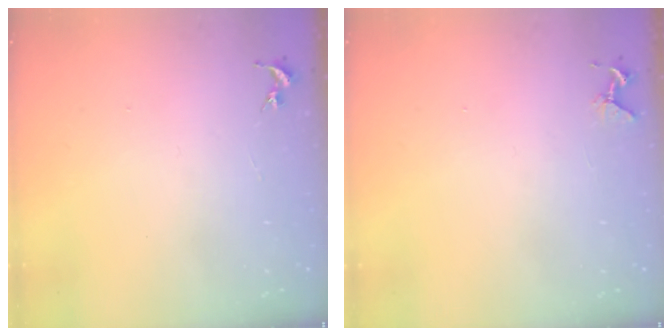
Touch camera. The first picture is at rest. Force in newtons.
{"total": 4.2, "press": 4.2, "slide": 0.4}